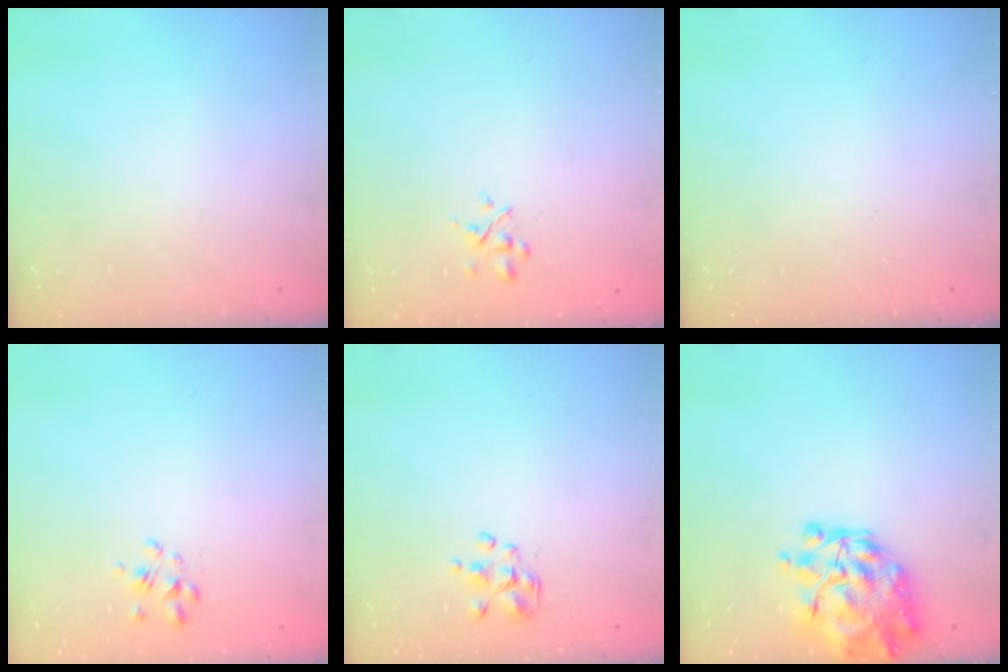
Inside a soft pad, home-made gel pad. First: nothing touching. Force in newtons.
{"total": 2.2, "press": 2.0, "slide": 0.9}
{"total": 0.0}
{"total": 1.7, "press": 1.5, "slide": 0.7}
{"total": 2.3, "press": 2.1, "slide": 0.7}
{"total": 10.1, "press": 9.6, "slide": 3.1}